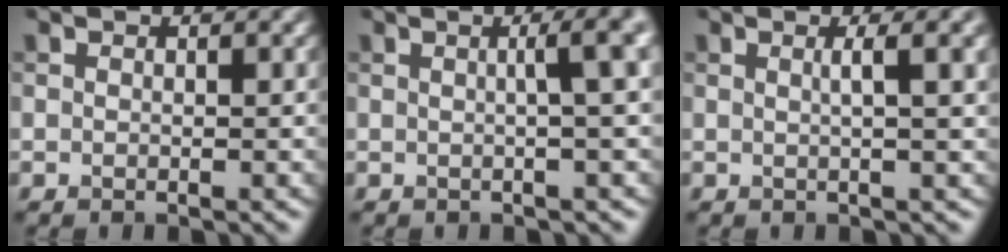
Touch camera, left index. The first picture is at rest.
{"total": 4.3, "force": [0.7, 1.0, 4.2], "torque": [-0.038, 0.020, 0.006]}
{"total": 4.2, "force": [1.1, 1.3, 3.8], "torque": [-0.036, 0.011, 0.009]}